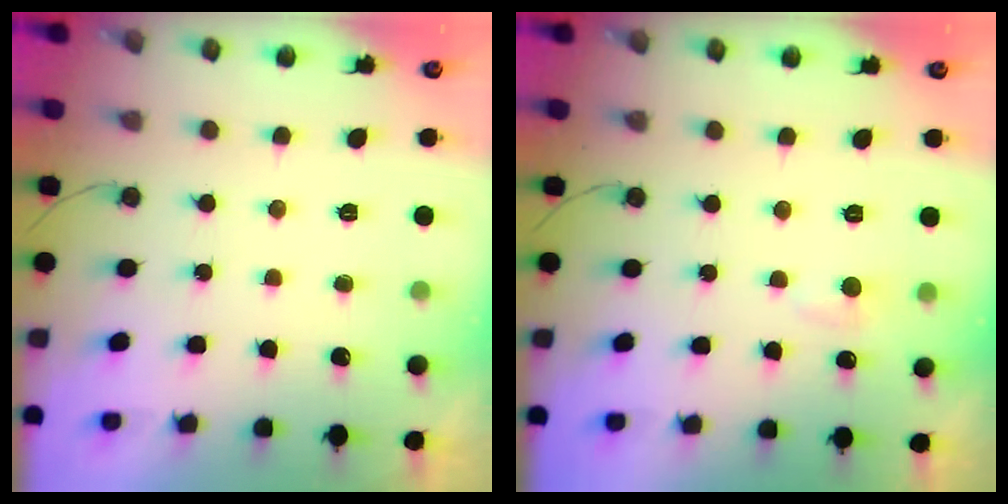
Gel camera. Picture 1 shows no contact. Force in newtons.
{"total": 4.1, "press": 4.1, "slide": 0.5}